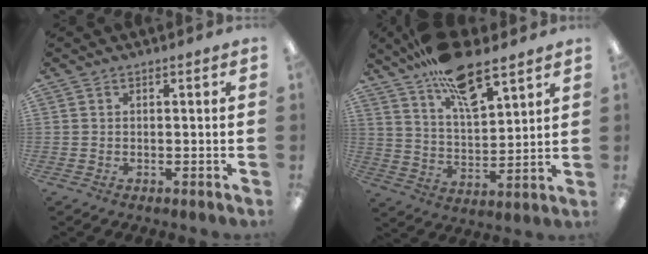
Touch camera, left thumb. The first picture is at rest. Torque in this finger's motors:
{"motor_torque": [4.39, 0.63, 1.51, -1.26, 0.16]}